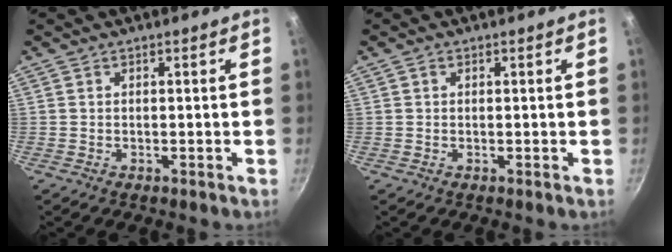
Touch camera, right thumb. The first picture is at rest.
{"total": 0.6, "force": [0.3, 0.1, 0.5], "torque": [-0.012, 0.000, 0.007]}